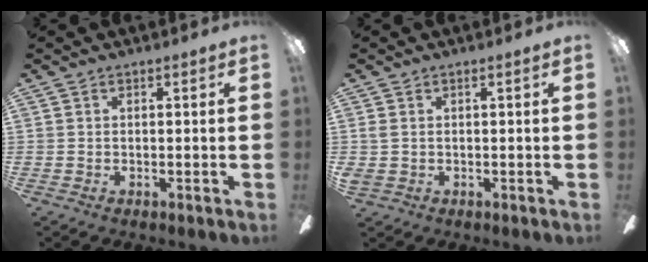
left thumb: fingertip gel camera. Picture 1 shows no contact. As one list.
[{"total": 1.4, "force": [-0.1, 1.0, 1.0], "torque": [-0.021, 0.006, -0.003]}]